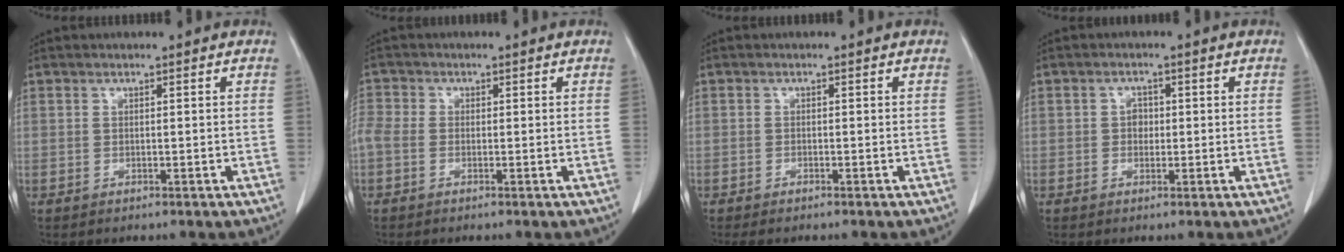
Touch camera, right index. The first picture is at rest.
{"total": 2.8, "force": [-0.5, 2.0, 1.9], "torque": [-0.063, 0.016, -0.014]}
{"total": 1.5, "force": [-1.3, 0.1, 0.8], "torque": [-0.012, -0.003, -0.018]}
{"total": 1.7, "force": [0.0, 1.4, 1.0], "torque": [-0.013, 0.004, -0.001]}